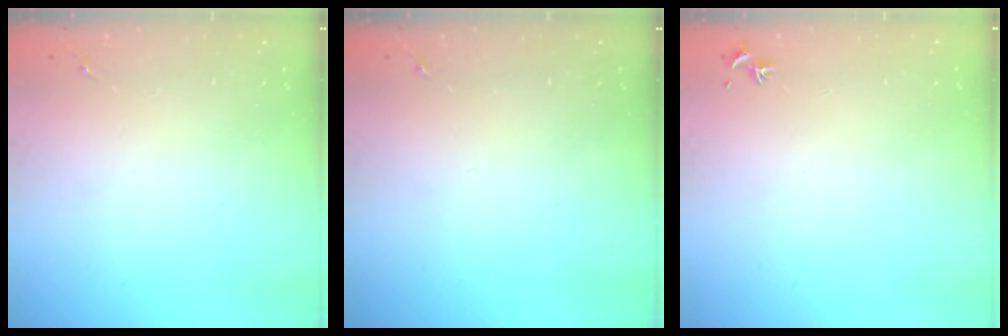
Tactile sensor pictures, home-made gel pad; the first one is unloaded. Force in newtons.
{"total": 0.0}
{"total": 0.8, "press": 0.7, "slide": 0.3}